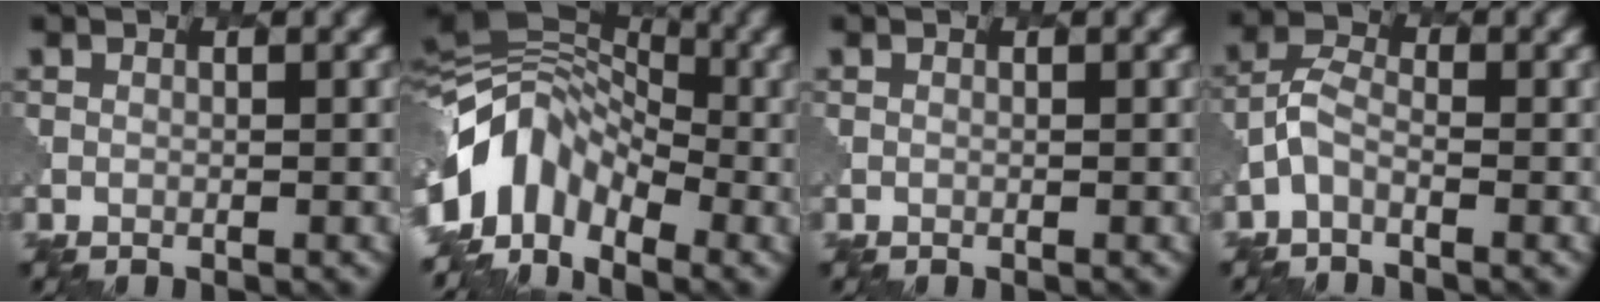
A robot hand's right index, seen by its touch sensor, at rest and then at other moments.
{"total": 9.0, "force": [-3.6, 5.8, 5.8], "torque": [-0.095, 0.010, -0.079]}
{"total": 0.0}
{"total": 2.0, "force": [-1.1, 1.0, 1.3], "torque": [-0.031, 0.008, -0.032]}